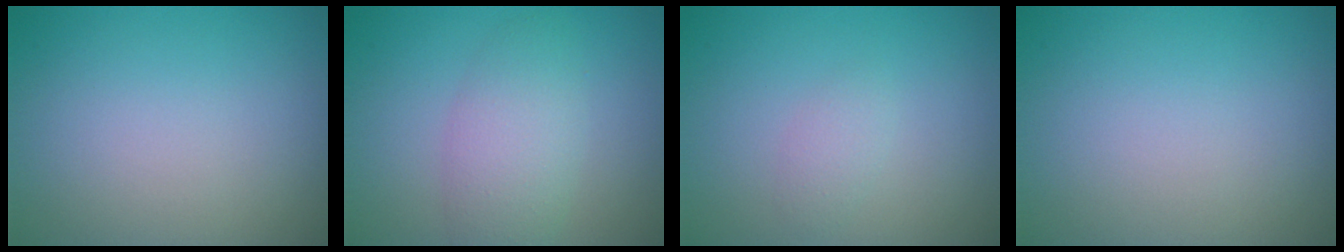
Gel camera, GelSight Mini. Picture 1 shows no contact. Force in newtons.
{"total": 3.8, "press": 3.8, "slide": 0.1}
{"total": 1.1, "press": 1.1, "slide": 0.1}
{"total": 0.0}